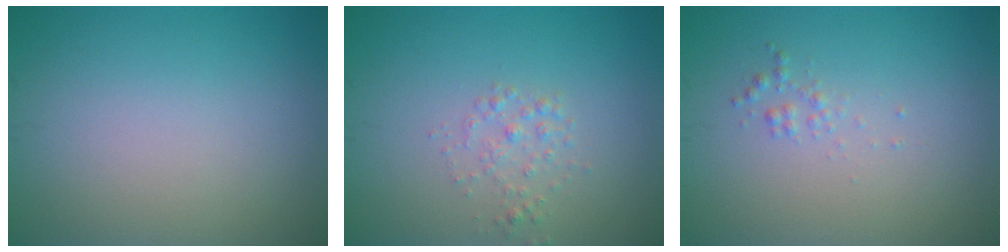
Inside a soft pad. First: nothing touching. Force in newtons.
{"total": 1.4, "press": 1.4, "slide": 0.0}
{"total": 0.7, "press": 0.7, "slide": 0.0}